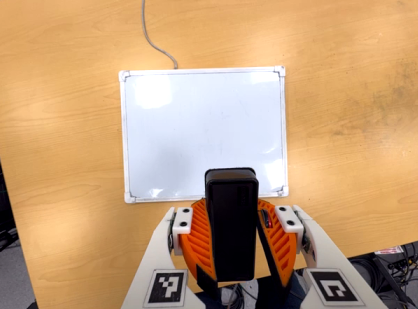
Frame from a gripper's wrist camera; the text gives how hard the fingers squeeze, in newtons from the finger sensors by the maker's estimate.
{"total": 8.9, "left": 9.2, "right": 8.6}